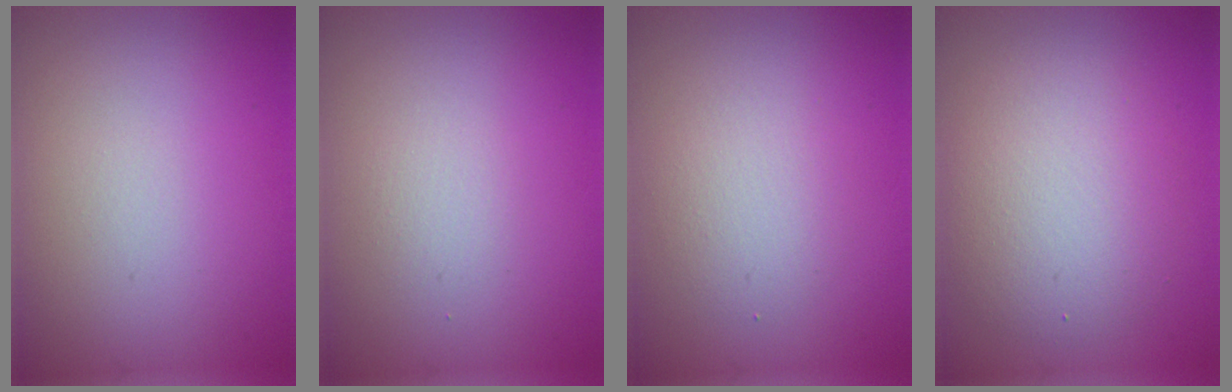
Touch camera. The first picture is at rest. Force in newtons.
{"total": 1.2, "press": 1.2, "slide": 0.0}
{"total": 2.4, "press": 2.4, "slide": 0.1}
{"total": 4.9, "press": 4.8, "slide": 0.4}